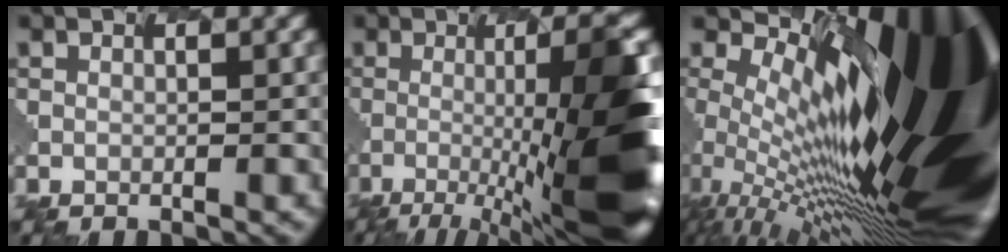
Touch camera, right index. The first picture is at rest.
{"total": 10.4, "force": [-2.6, 0.9, 10.0], "torque": [-0.140, 0.022, -0.062]}
{"total": 17.2, "force": [4.7, 5.7, 15.6], "torque": [-0.223, 0.010, 0.066]}